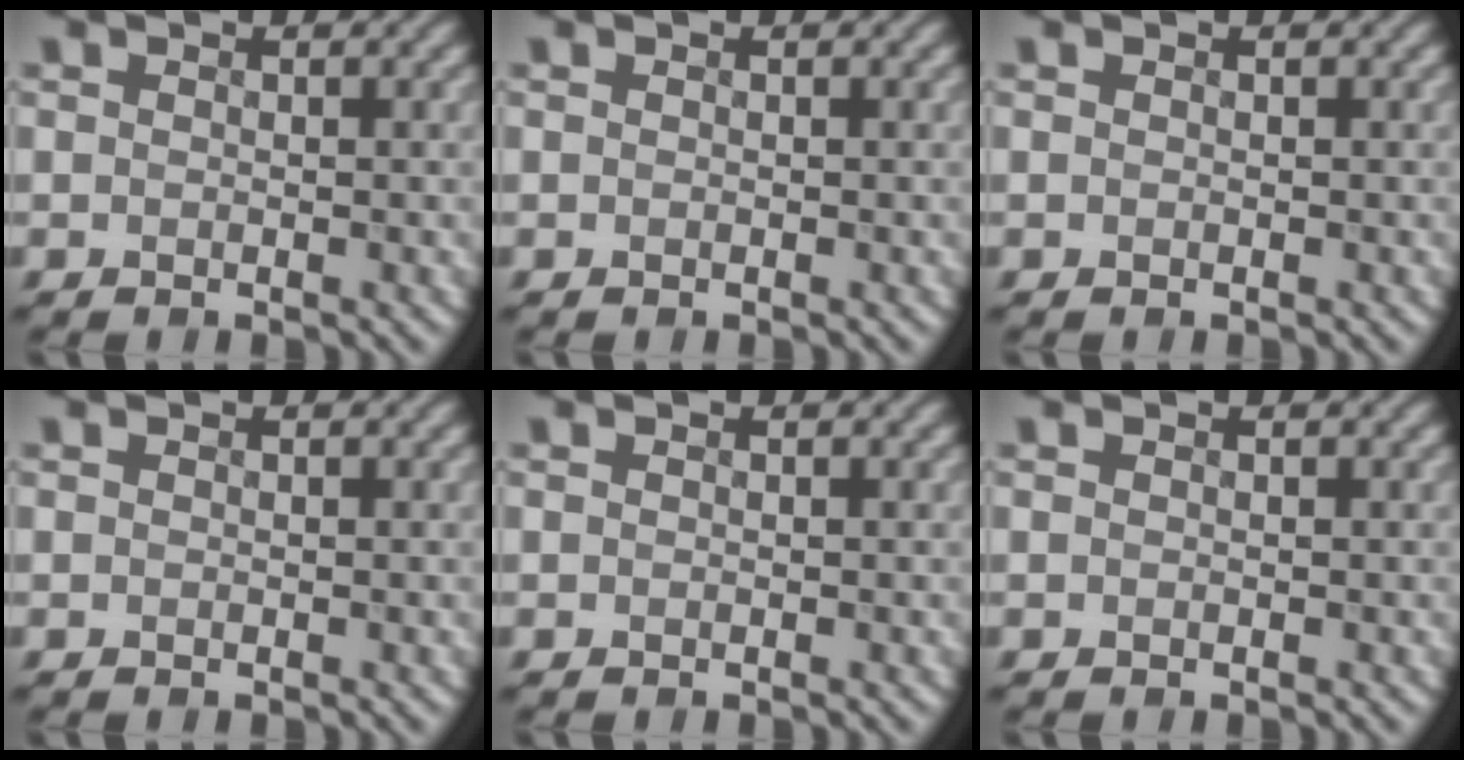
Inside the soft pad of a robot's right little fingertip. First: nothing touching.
{"total": 0.0}
{"total": 0.0}
{"total": 0.0}
{"total": 0.0}
{"total": 0.0}